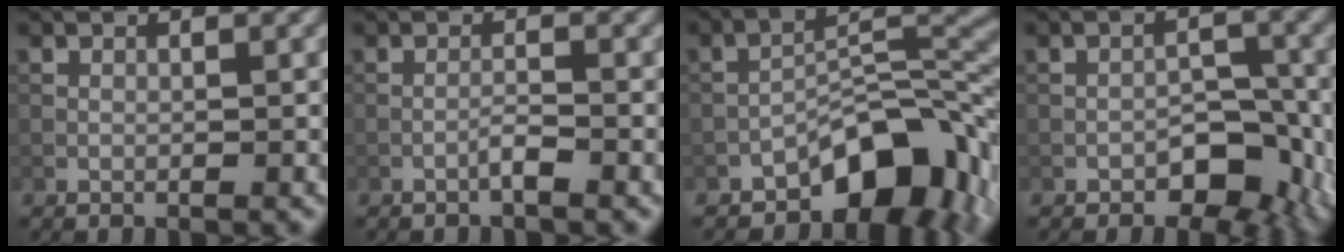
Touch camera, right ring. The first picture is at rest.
{"total": 1.1, "force": [-0.8, 0.0, 0.7], "torque": [-0.013, 0.006, -0.017]}
{"total": 9.1, "force": [-5.4, 4.4, 6.0], "torque": [-0.067, 0.017, -0.096]}
{"total": 5.4, "force": [-2.6, 3.2, 3.5], "torque": [-0.033, 0.000, -0.038]}